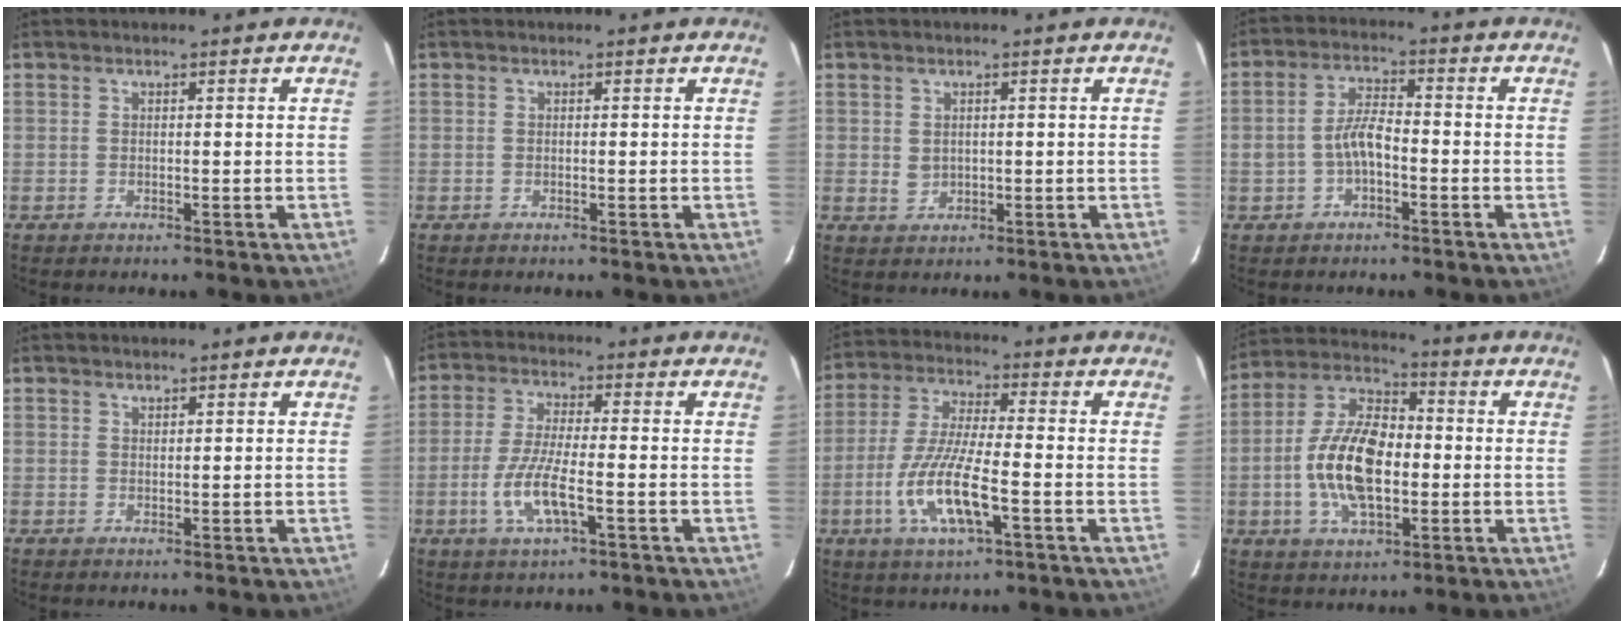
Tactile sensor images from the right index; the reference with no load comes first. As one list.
[{"total": 0.0}, {"total": 2.0, "force": [0.4, 1.8, 0.9], "torque": [-0.014, 0.000, 0.013]}, {"total": 5.3, "force": [-1.7, 2.4, 4.4], "torque": [-0.089, 0.013, -0.028]}, {"total": 0.7, "force": [0.6, 0.2, 0.1], "torque": [-0.002, 0.002, 0.013]}, {"total": 8.5, "force": [-2.9, 1.8, 7.7], "torque": [-0.163, -0.009, -0.058]}, {"total": 12.6, "force": [-4.2, 2.8, 11.5], "torque": [-0.241, -0.013, -0.081]}, {"total": 14.7, "force": [-2.0, 7.5, 12.5], "torque": [-0.255, 0.008, -0.039]}]